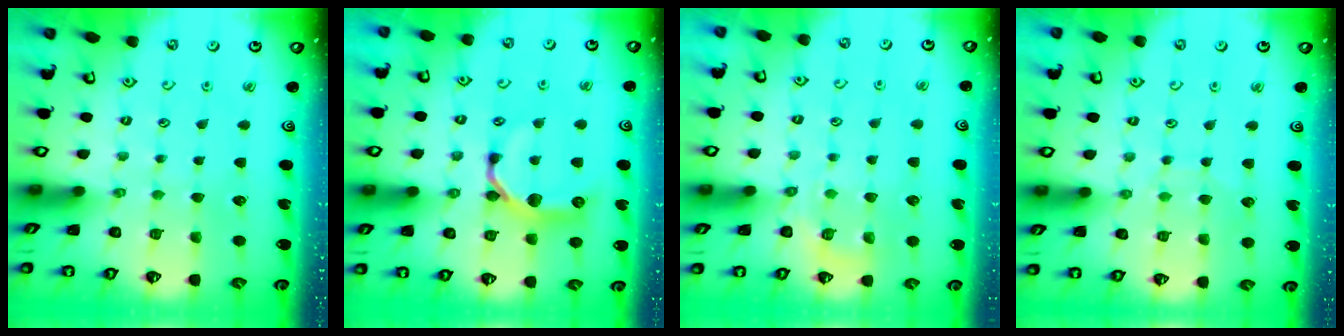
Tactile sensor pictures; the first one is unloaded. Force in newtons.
{"total": 11.3, "press": 11.3, "slide": 0.6}
{"total": 4.4, "press": 4.2, "slide": 1.6}
{"total": 5.5, "press": 5.5, "slide": 0.5}